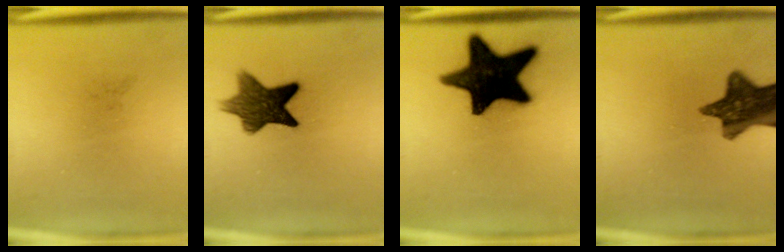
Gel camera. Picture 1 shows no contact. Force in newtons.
{"total": 9.8}
{"total": 20.0}
{"total": 12.1}